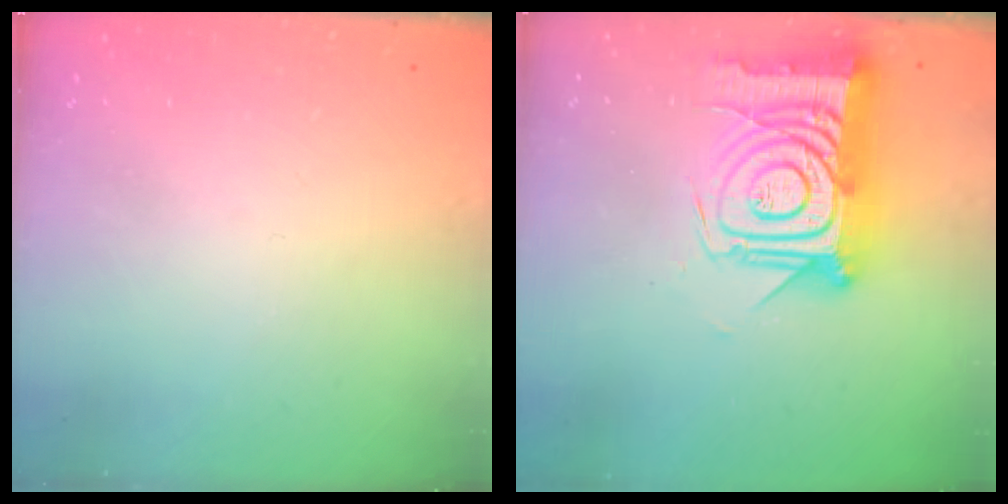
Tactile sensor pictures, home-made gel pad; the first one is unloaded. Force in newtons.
{"total": 22.4, "press": 22.4, "slide": 1.7}